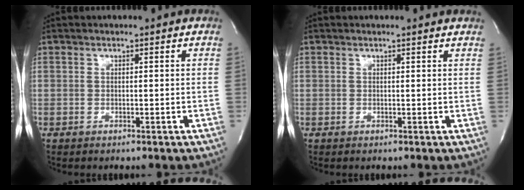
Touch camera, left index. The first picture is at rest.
{"total": 3.0, "force": [2.9, 0.2, 0.7], "torque": [-0.016, 0.007, 0.024]}